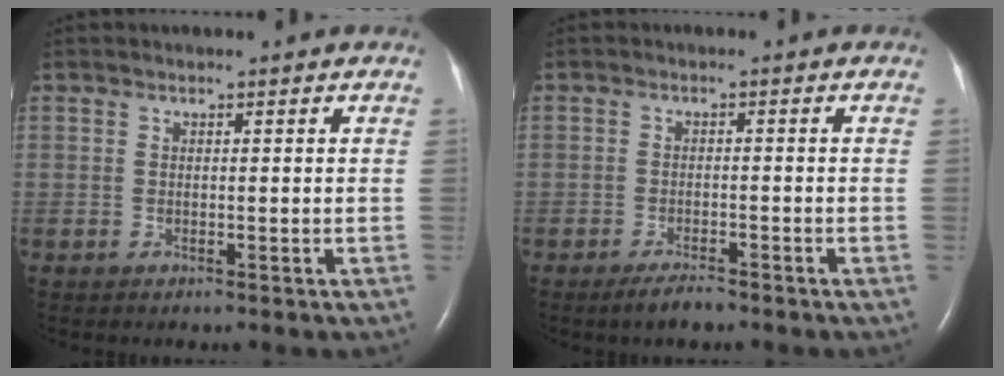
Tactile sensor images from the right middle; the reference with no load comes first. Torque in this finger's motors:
{"motor_torque": [0.29, -0.31, 0.01, 0.01]}